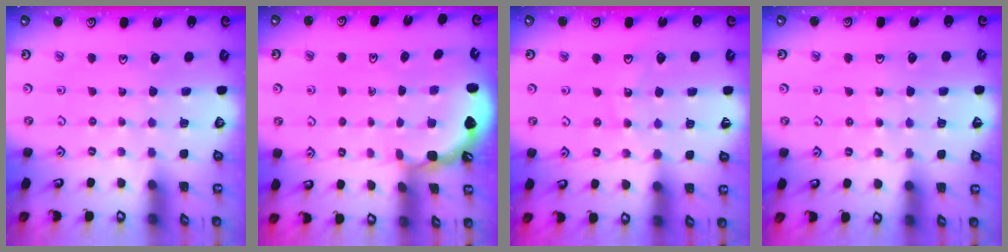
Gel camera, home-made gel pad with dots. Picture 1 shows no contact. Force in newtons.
{"total": 2.0, "press": 2.0, "slide": 0.2}
{"total": 10.7, "press": 10.3, "slide": 3.0}
{"total": 4.0, "press": 4.0, "slide": 0.5}